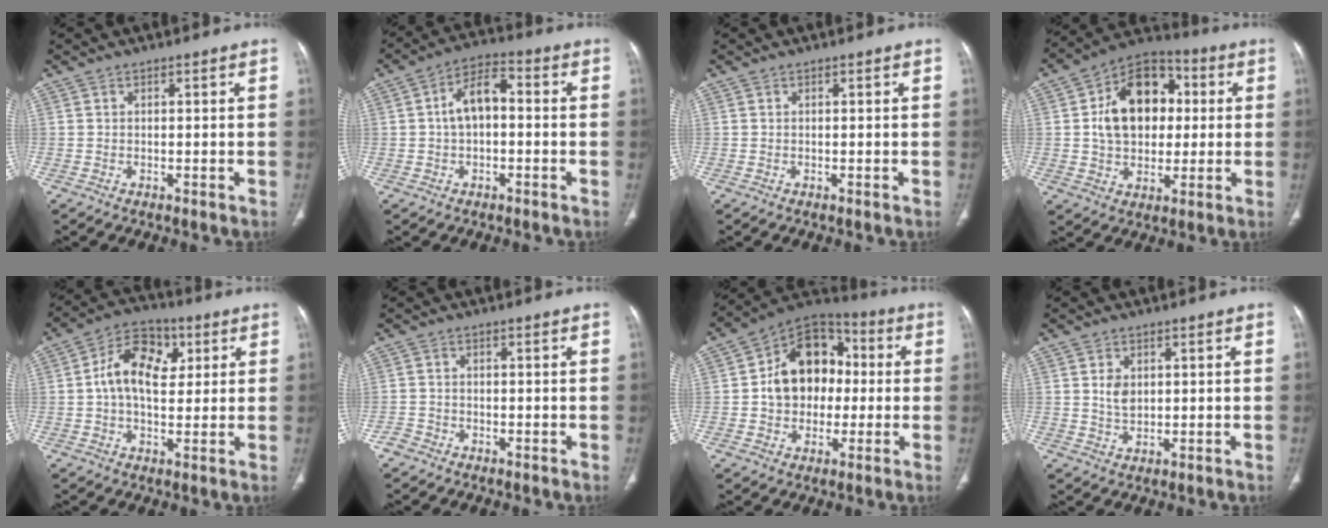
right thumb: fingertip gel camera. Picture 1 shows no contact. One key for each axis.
{"total": 7.7, "fx": 0.0, "fy": 4.5, "fz": 6.3, "tx": -0.105, "ty": 0.029, "tz": -0.011}
{"total": 0.0}
{"total": 16.6, "fx": 2.1, "fy": 12.1, "fz": 11.3, "tx": -0.140, "ty": 0.019, "tz": 0.028}
{"total": 11.7, "fx": 2.5, "fy": 7.7, "fz": 8.5, "tx": -0.120, "ty": 0.012, "tz": 0.031}
{"total": 2.0, "fx": -1.4, "fy": 1.4, "fz": 0.2, "tx": -0.007, "ty": 0.007, "tz": -0.030}
{"total": 15.7, "fx": 0.4, "fy": 12.1, "fz": 10.0, "tx": -0.108, "ty": 0.032, "tz": -0.005}
{"total": 3.5, "fx": 0.8, "fy": 2.5, "fz": 2.3, "tx": -0.029, "ty": -0.007, "tz": 0.017}